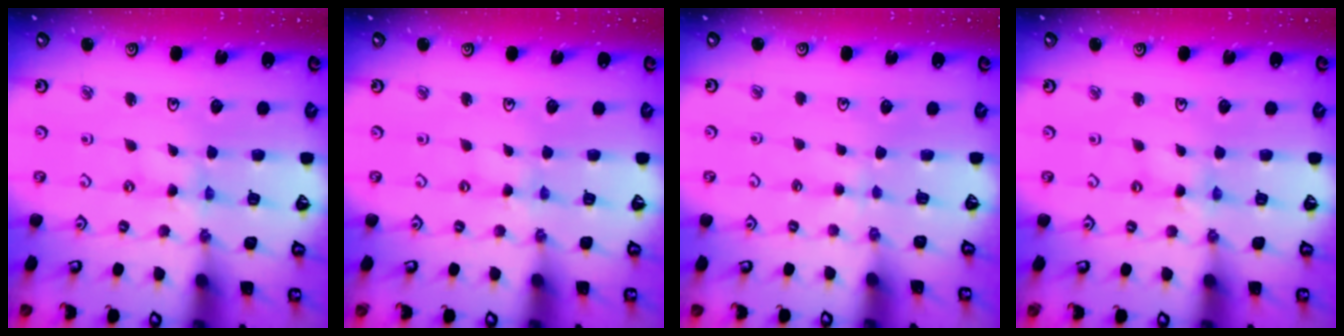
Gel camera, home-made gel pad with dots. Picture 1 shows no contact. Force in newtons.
{"total": 2.0, "press": 2.0, "slide": 0.4}
{"total": 1.9, "press": 1.9, "slide": 0.4}
{"total": 1.6, "press": 1.6, "slide": 0.3}